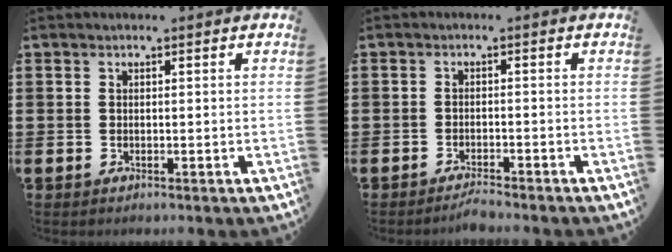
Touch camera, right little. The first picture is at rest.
{"total": 1.6, "force": [-1.5, -0.1, 0.5], "torque": [-0.009, 0.002, -0.029]}